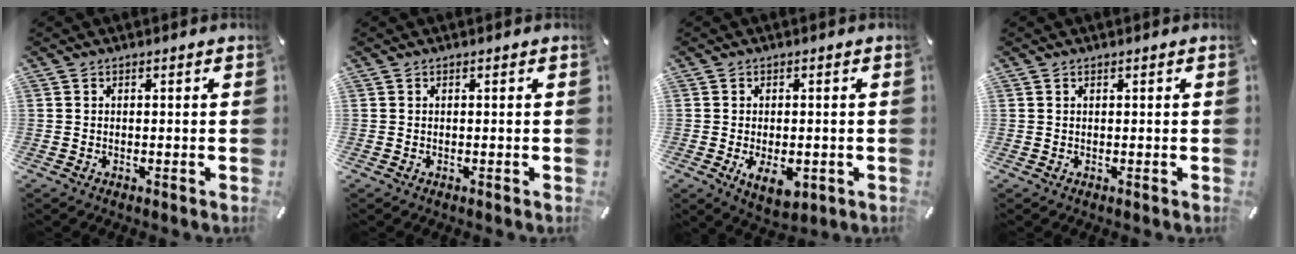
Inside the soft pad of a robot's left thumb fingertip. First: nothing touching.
{"total": 0.0}
{"total": 6.3, "force": [-1.6, 3.7, 4.9], "torque": [-0.088, -0.006, -0.030]}
{"total": 0.0}